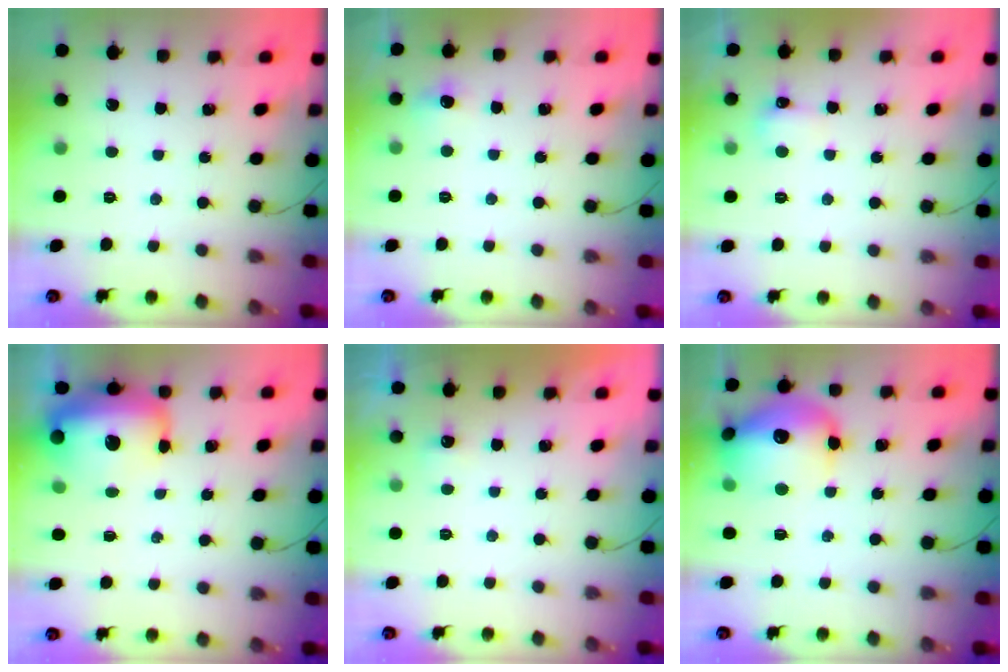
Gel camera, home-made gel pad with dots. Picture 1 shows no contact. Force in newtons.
{"total": 5.7, "press": 5.4, "slide": 1.8}
{"total": 4.3, "press": 4.1, "slide": 1.1}
{"total": 24.4, "press": 21.3, "slide": 11.9}
{"total": 3.3, "press": 1.1, "slide": 3.1}
{"total": 17.6, "press": 17.4, "slide": 2.4}